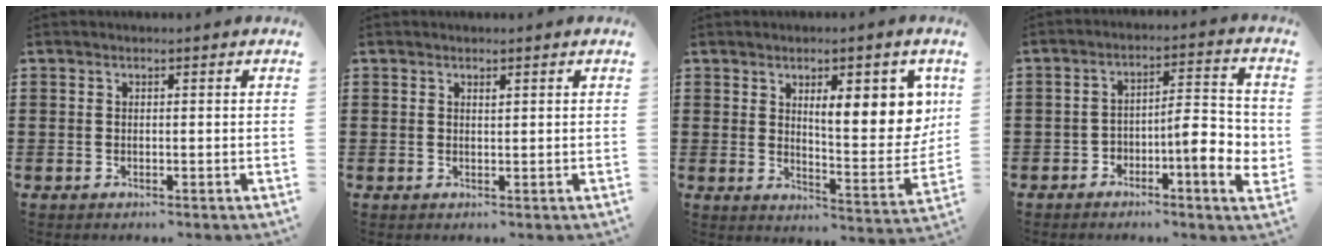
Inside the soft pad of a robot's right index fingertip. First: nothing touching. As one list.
[{"total": 0.6, "force": [0.4, 0.2, 0.4], "torque": [-0.008, 0.001, 0.008]}, {"total": 10.0, "force": [4.0, 3.7, 8.4], "torque": [-0.120, -0.013, 0.060]}, {"total": 6.9, "force": [-1.8, 2.4, 6.2], "torque": [-0.090, -0.010, -0.034]}]